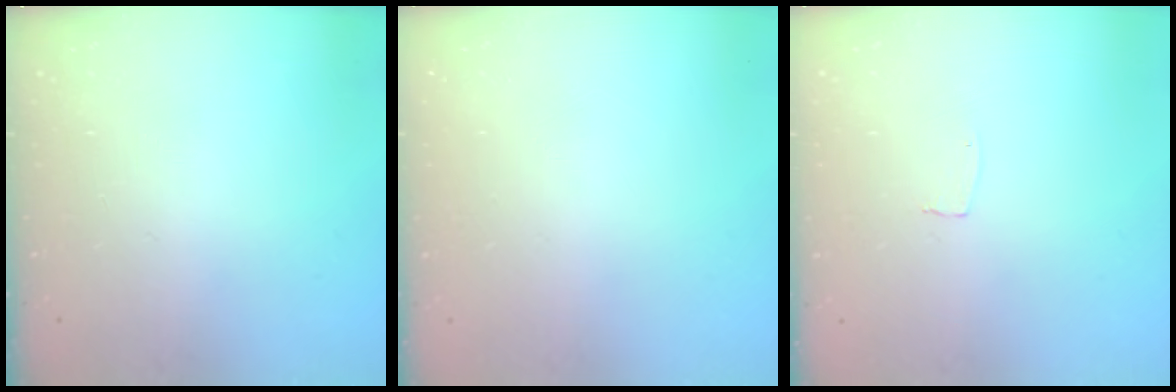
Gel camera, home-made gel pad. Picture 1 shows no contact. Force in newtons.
{"total": 0.0}
{"total": 3.0, "press": 3.0, "slide": 0.2}